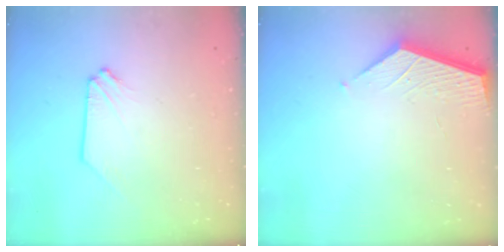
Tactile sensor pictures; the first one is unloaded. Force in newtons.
{"total": 2.2, "press": 2.2, "slide": 0.2}